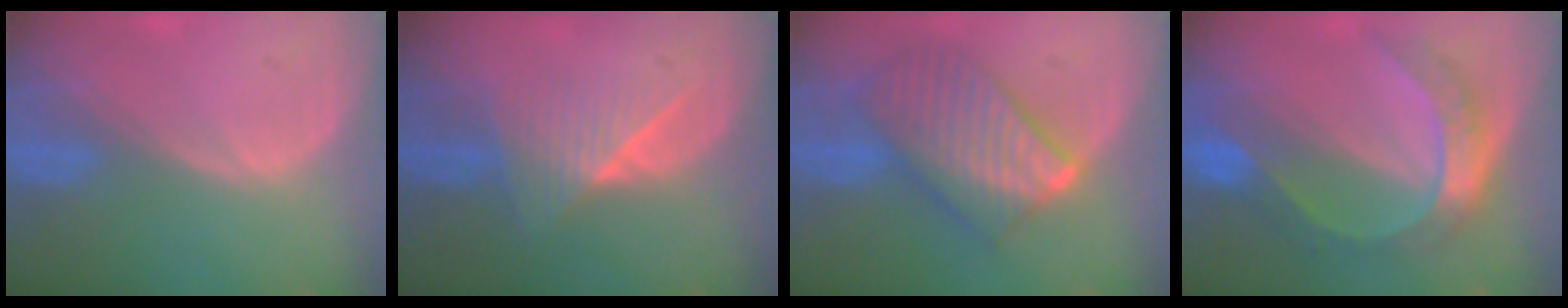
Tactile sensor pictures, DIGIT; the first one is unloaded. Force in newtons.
{"total": 6.6, "press": 5.9, "slide": 2.9}
{"total": 10.2, "press": 10.2, "slide": 0.7}
{"total": 8.2, "press": 8.1, "slide": 0.8}